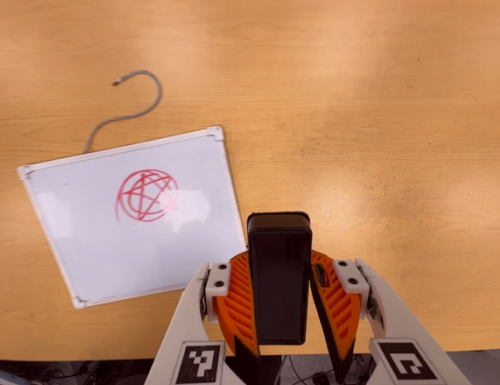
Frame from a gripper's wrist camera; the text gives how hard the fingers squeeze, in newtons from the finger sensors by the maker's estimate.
{"total": 8.2, "left": 6.5, "right": 9.9}